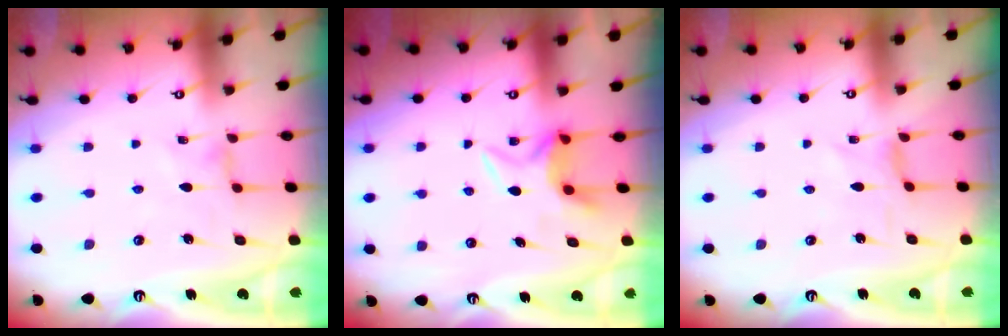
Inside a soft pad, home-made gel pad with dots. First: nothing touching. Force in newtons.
{"total": 5.5, "press": 5.5, "slide": 0.3}
{"total": 1.0, "press": 0.9, "slide": 0.3}